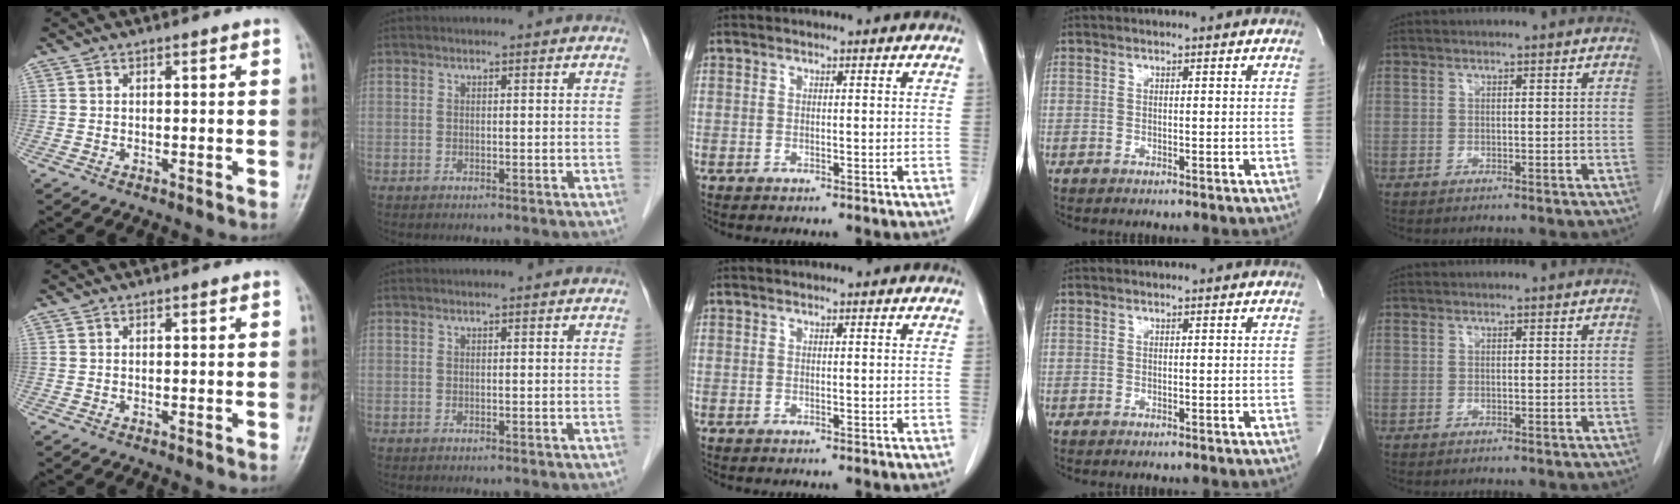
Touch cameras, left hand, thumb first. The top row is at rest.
{}